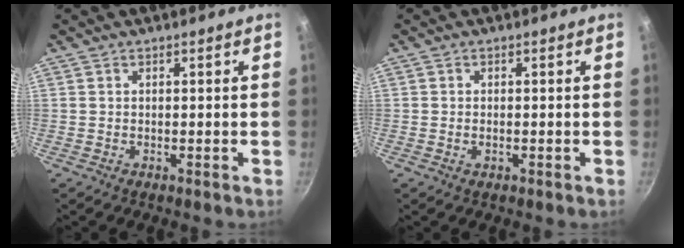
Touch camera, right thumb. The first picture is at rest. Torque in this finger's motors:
{"motor_torque": [-0.57, -0.25, -0.38, 0.26, -0.02]}